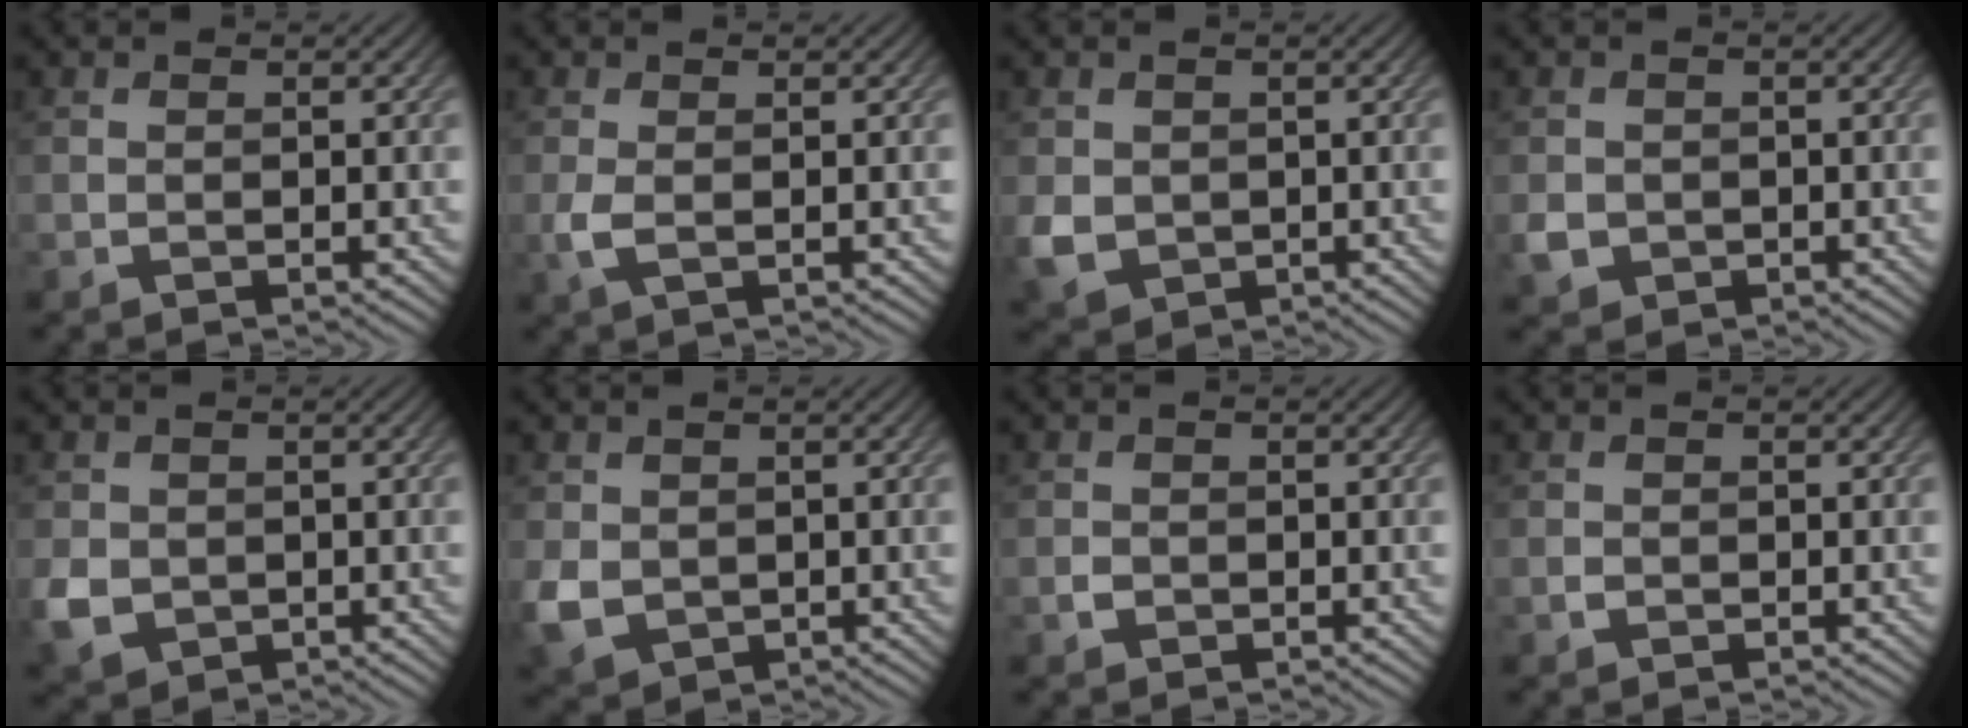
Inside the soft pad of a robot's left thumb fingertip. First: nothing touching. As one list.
[{"total": 1.8, "force": [0.0, 0.7, 1.7], "torque": [-0.048, -0.001, -0.002]}, {"total": 3.8, "force": [-0.1, 3.3, 1.8], "torque": [-0.057, -0.012, -0.002]}, {"total": 2.5, "force": [-0.6, 2.2, 0.8], "torque": [-0.022, -0.007, -0.014]}, {"total": 4.1, "force": [-0.6, 3.7, 1.9], "torque": [-0.055, -0.014, -0.014]}, {"total": 4.5, "force": [0.0, 3.8, 2.4], "torque": [-0.074, -0.016, 0.000]}, {"total": 0.9, "force": [-0.4, 0.7, 0.3], "torque": [-0.005, -0.003, -0.010]}, {"total": 0.5, "force": [-0.3, 0.5, 0.2], "torque": [-0.003, -0.003, -0.006]}]